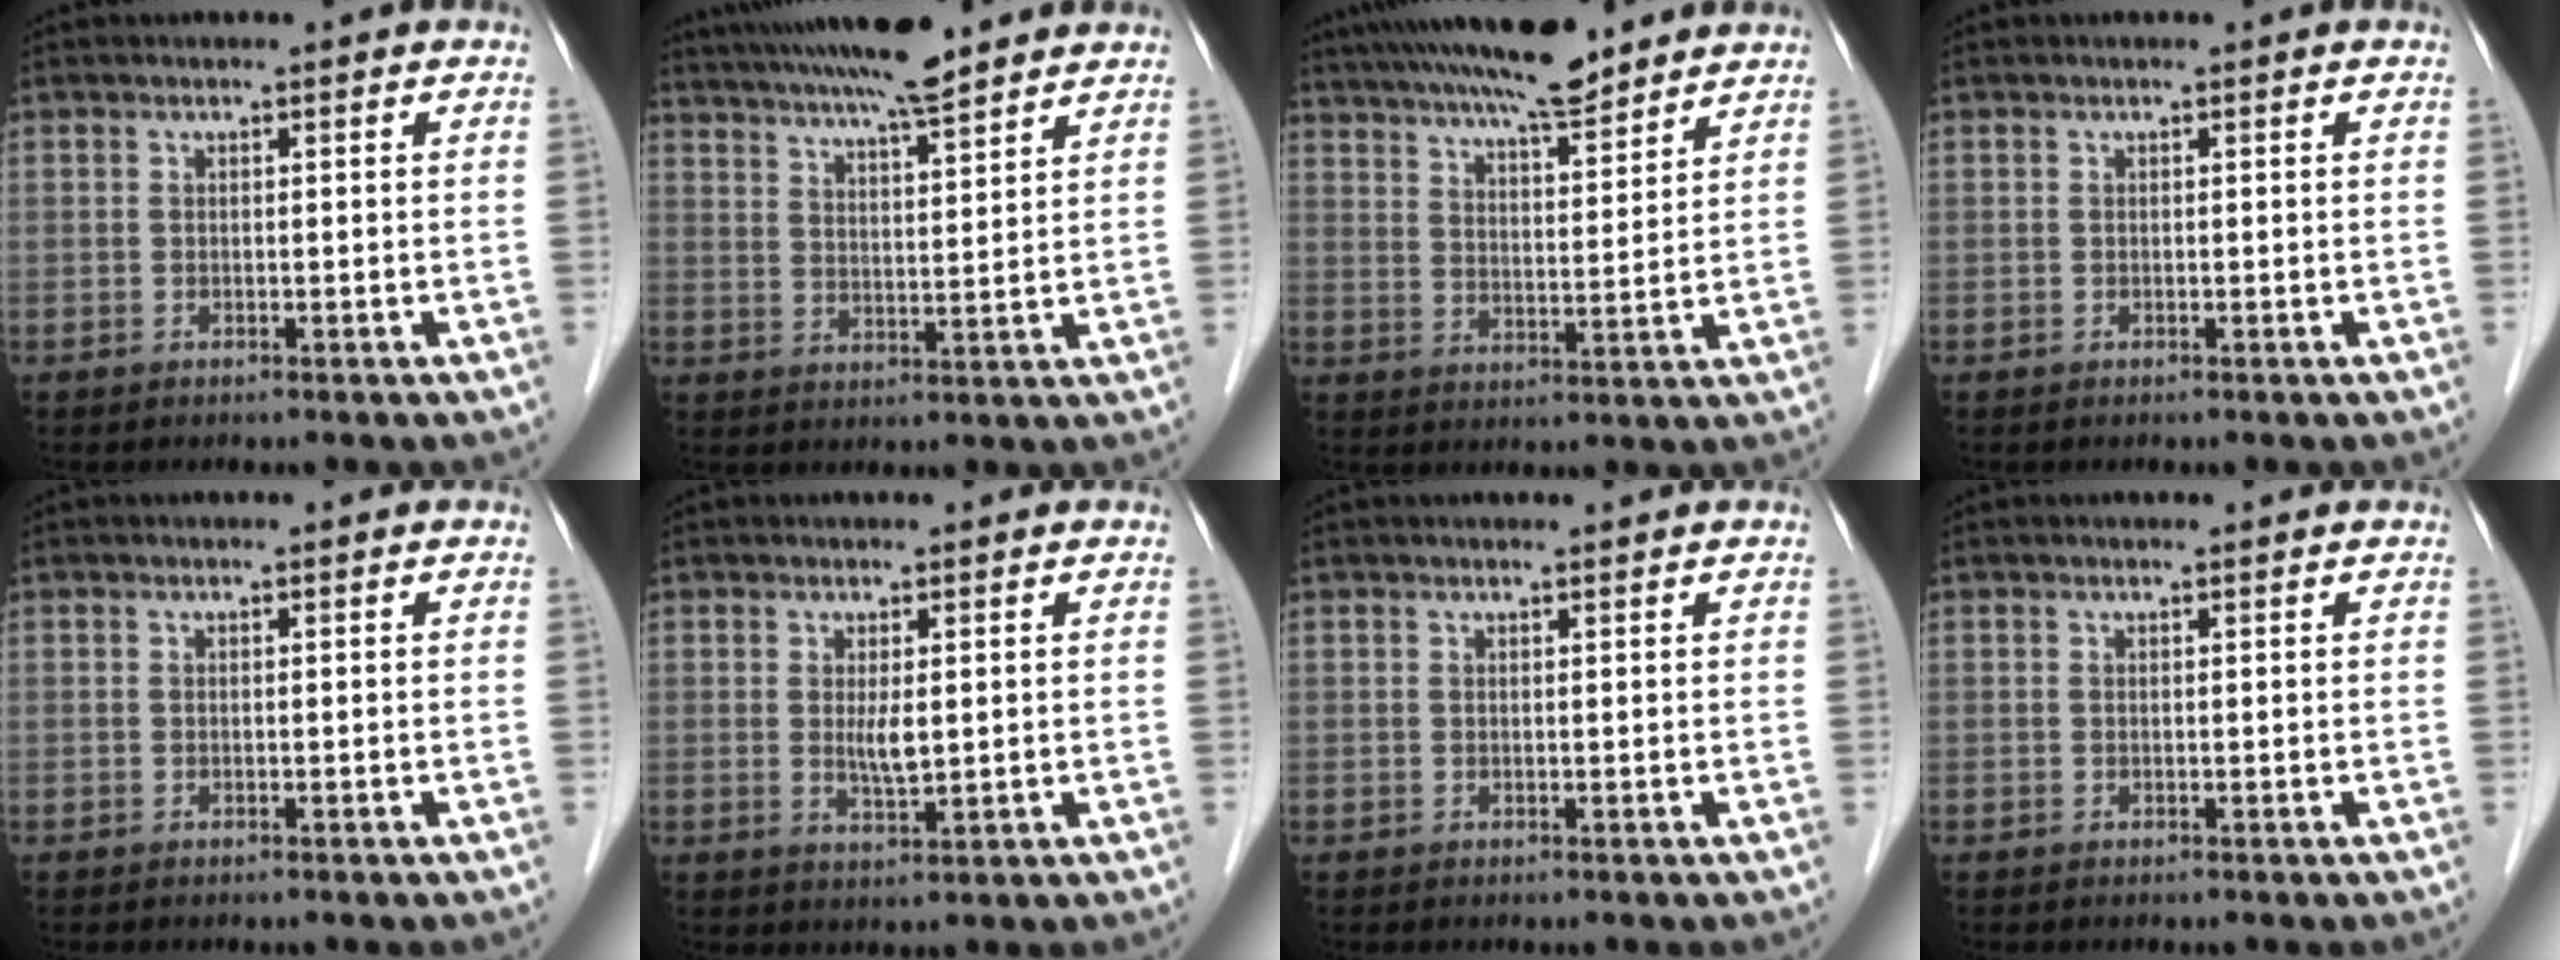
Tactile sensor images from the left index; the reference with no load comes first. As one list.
[{"total": 14.6, "force": [12.7, 1.0, 7.1], "torque": [-0.123, 0.026, 0.200]}, {"total": 15.6, "force": [13.4, 2.1, 7.7], "torque": [-0.132, 0.023, 0.214]}, {"total": 0.0}, {"total": 0.0}, {"total": 2.8, "force": [0.5, 0.6, 2.7], "torque": [-0.052, -0.008, 0.013]}, {"total": 1.1, "force": [1.0, -0.2, 0.3], "torque": [-0.005, 0.005, 0.019]}, {"total": 0.6, "force": [0.6, 0.0, 0.2], "torque": [-0.006, 0.005, 0.009]}]